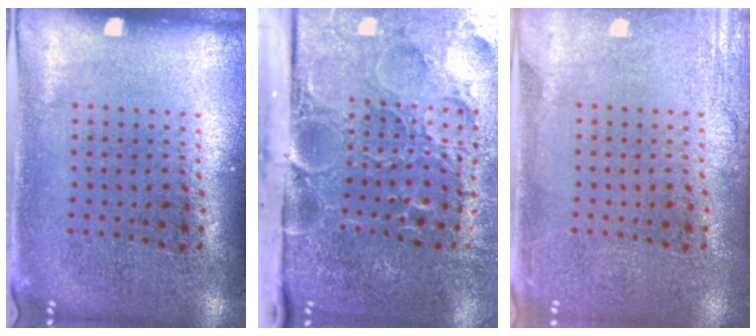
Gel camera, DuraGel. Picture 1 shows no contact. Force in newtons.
{"total": 5.5, "press": 4.2, "slide": 3.5}
{"total": 2.4, "press": 2.4, "slide": 0.3}